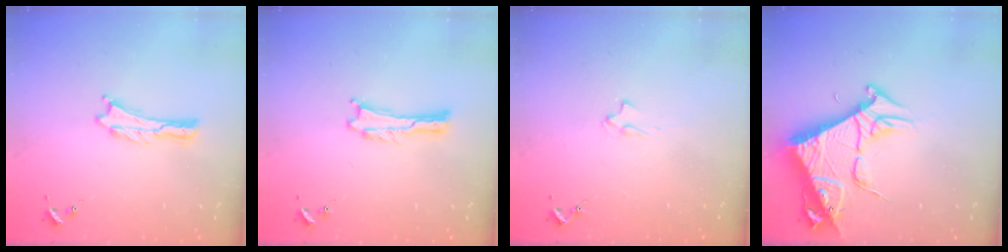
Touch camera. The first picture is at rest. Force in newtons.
{"total": 0.0}
{"total": 2.1, "press": 2.1, "slide": 0.3}
{"total": 10.0, "press": 9.9, "slide": 1.3}